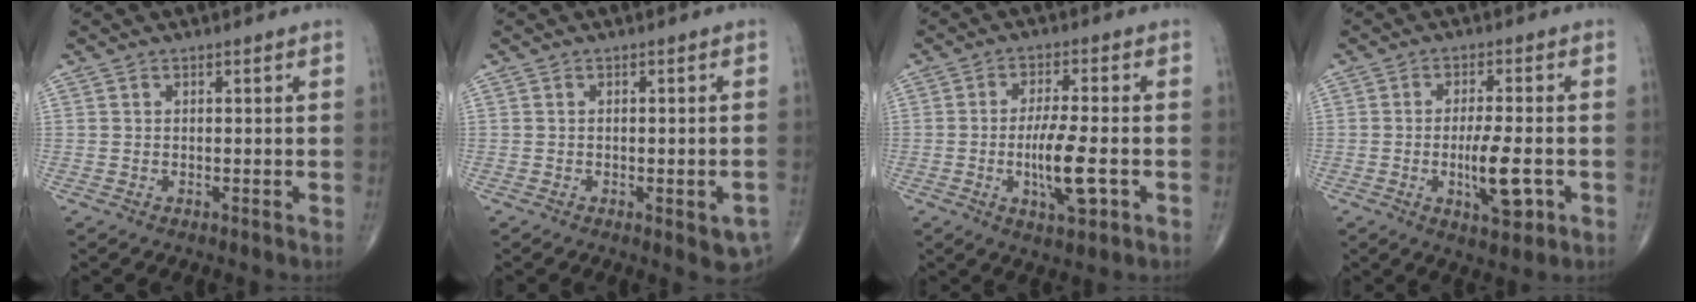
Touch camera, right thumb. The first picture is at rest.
{"total": 5.3, "force": [-1.9, 1.8, 4.7], "torque": [-0.048, 0.001, -0.015]}
{"total": 9.0, "force": [-2.0, 2.2, 8.5], "torque": [-0.156, -0.002, -0.033]}
{"total": 8.2, "force": [-2.0, 2.4, 7.5], "torque": [-0.125, -0.004, -0.028]}